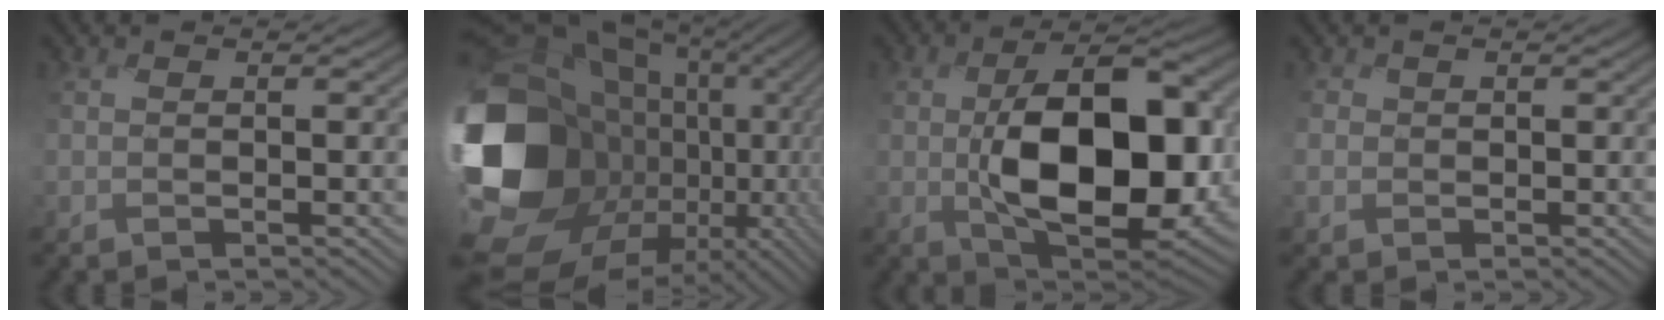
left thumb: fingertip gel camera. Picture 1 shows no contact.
{"total": 19.8, "force": [-1.3, 15.3, 12.6], "torque": [-0.317, -0.047, 0.021]}
{"total": 14.8, "force": [-0.7, 8.4, 12.1], "torque": [-0.199, -0.019, 0.001]}
{"total": 1.5, "force": [-0.1, 1.3, -0.8], "torque": [0.007, -0.004, -0.011]}